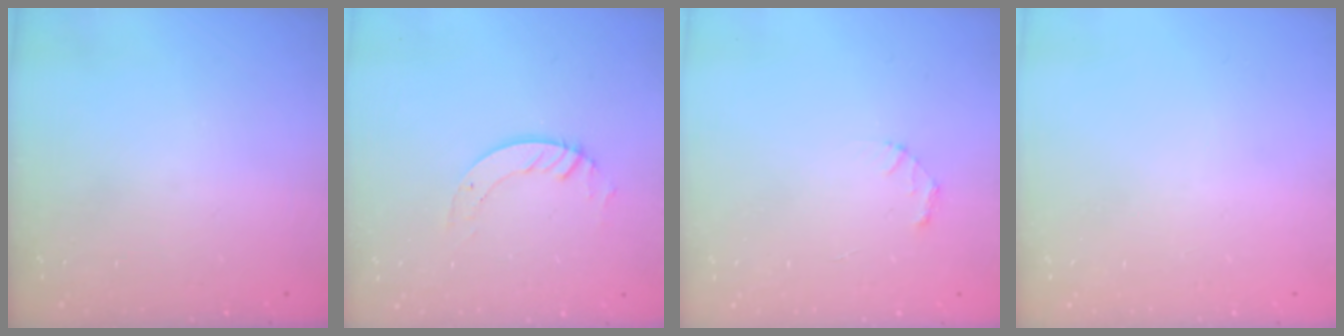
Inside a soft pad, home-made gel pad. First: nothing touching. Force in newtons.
{"total": 3.4, "press": 3.4, "slide": 0.1}
{"total": 2.1, "press": 2.1, "slide": 0.2}
{"total": 0.0}